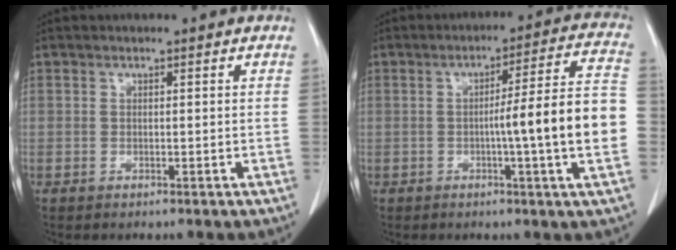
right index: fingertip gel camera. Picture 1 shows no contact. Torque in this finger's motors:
{"motor_torque": [0.41, -0.15, 0.27, 0.09]}